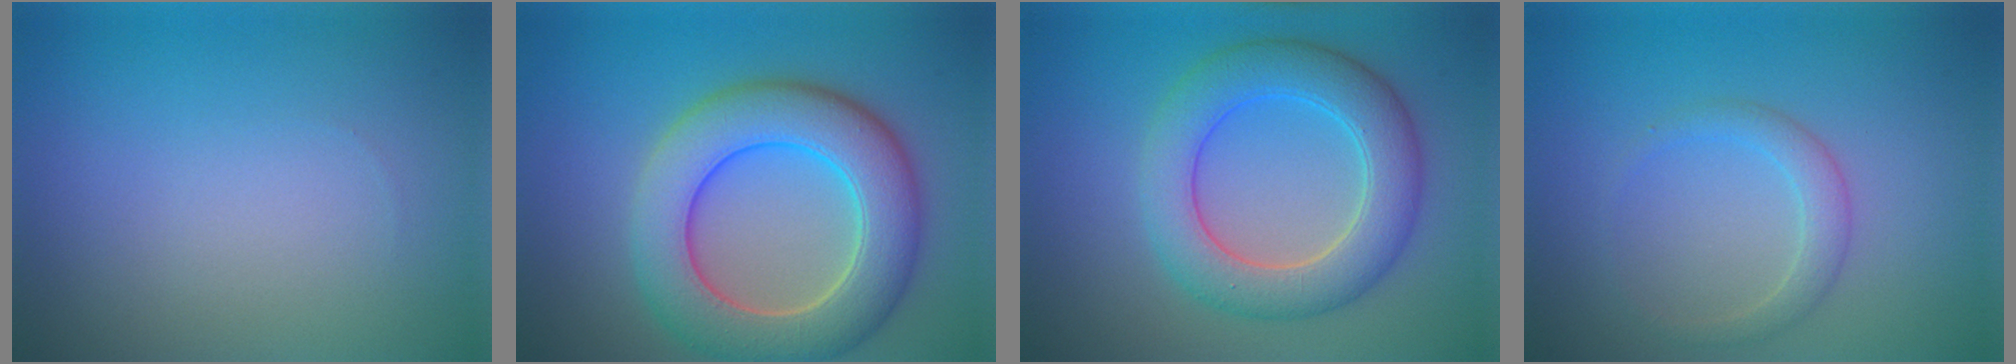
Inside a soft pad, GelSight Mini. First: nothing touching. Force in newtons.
{"total": 8.9, "press": 8.9, "slide": 0.3}
{"total": 6.5, "press": 6.5, "slide": 0.1}
{"total": 1.9, "press": 1.9, "slide": 0.1}